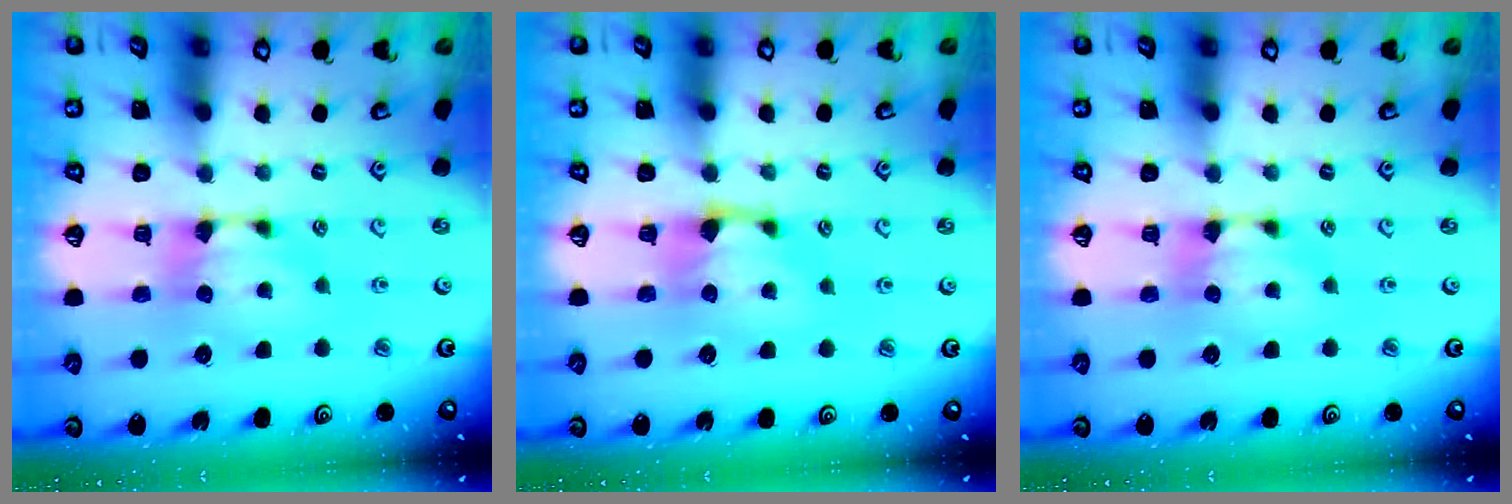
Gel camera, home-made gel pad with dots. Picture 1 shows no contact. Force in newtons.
{"total": 1.0, "press": 0.5, "slide": 0.8}
{"total": 0.0}